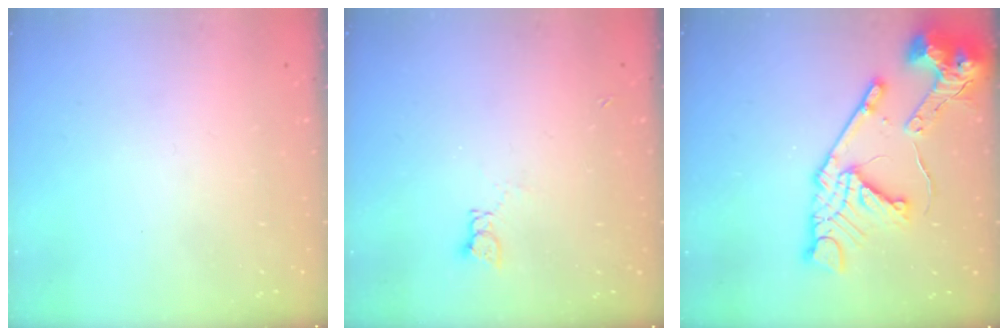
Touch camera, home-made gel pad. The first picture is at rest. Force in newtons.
{"total": 2.0, "press": 2.0, "slide": 0.3}
{"total": 20.3, "press": 20.2, "slide": 1.9}